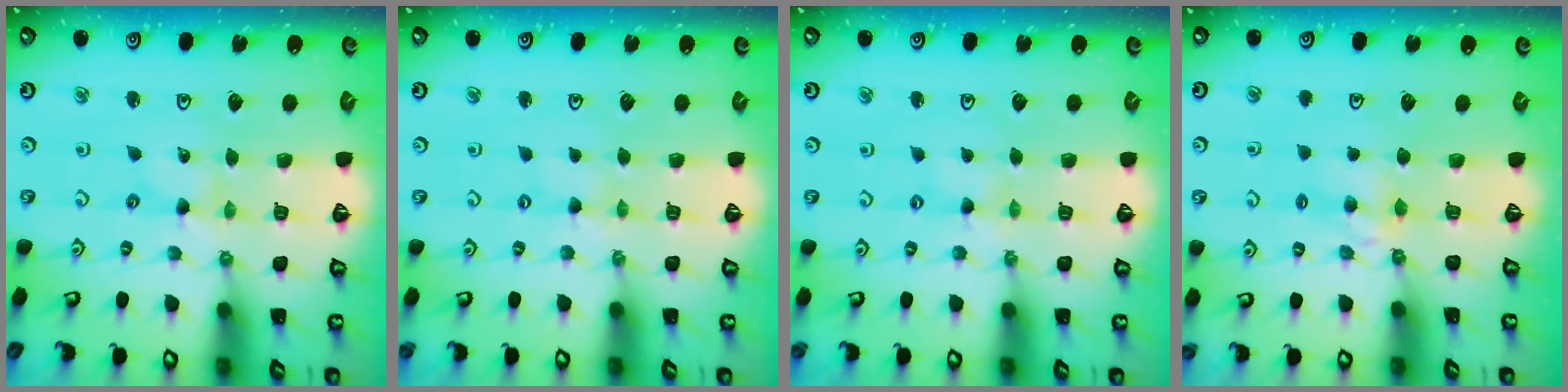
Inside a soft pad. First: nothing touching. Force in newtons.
{"total": 1.1, "press": 1.1, "slide": 0.2}
{"total": 0.0}
{"total": 4.8, "press": 4.8, "slide": 0.6}